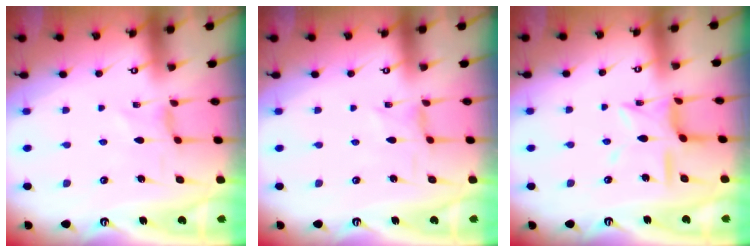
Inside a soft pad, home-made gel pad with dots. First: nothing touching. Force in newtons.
{"total": 0.0}
{"total": 10.3, "press": 10.2, "slide": 0.8}